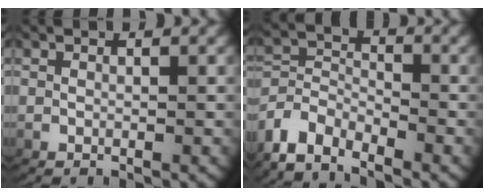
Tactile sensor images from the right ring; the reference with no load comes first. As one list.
[{"total": 6.0, "force": [-3.4, 4.6, 1.8], "torque": [-0.063, -0.030, -0.055]}]